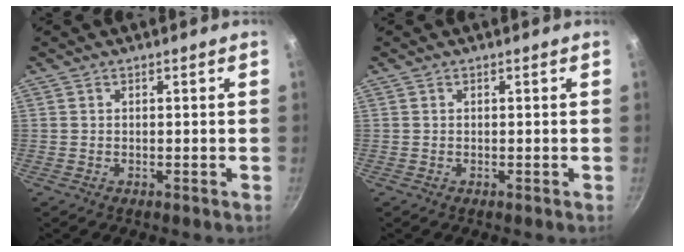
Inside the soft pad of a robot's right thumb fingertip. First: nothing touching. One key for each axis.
{"total": 0.0}